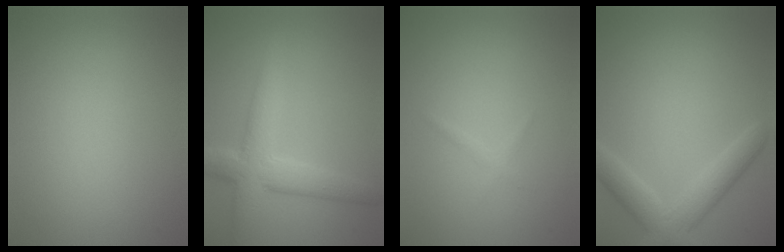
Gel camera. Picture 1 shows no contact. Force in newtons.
{"total": 5.2, "press": 5.2, "slide": 0.3}
{"total": 0.6, "press": 0.6, "slide": 0.1}
{"total": 4.1, "press": 4.1, "slide": 0.2}